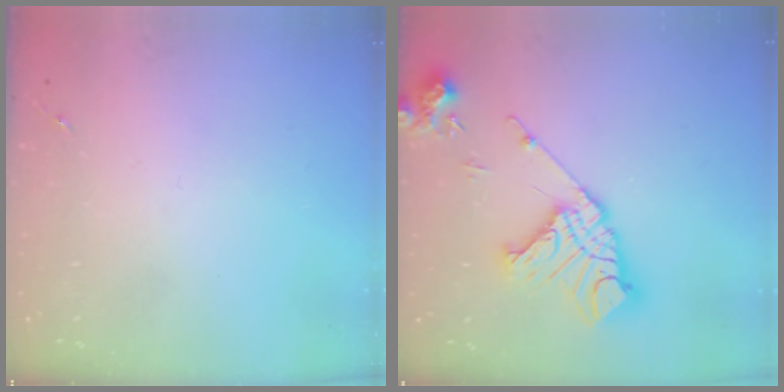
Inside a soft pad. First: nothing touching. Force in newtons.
{"total": 18.0, "press": 17.9, "slide": 2.5}